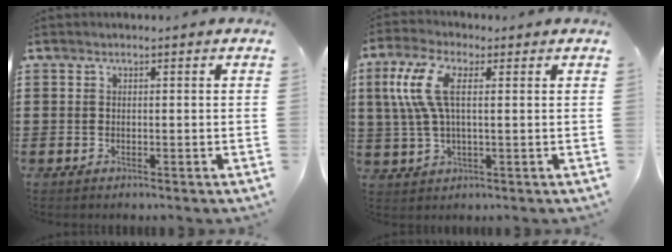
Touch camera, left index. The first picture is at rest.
{"total": 7.8, "force": [2.3, 3.1, 6.8], "torque": [-0.169, 0.000, 0.031]}